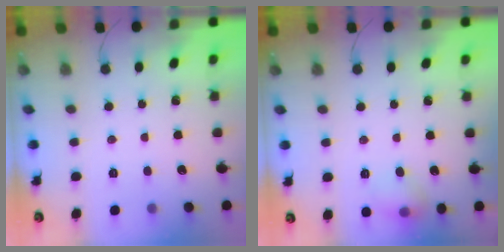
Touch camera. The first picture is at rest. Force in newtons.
{"total": 8.2, "press": 8.0, "slide": 1.4}